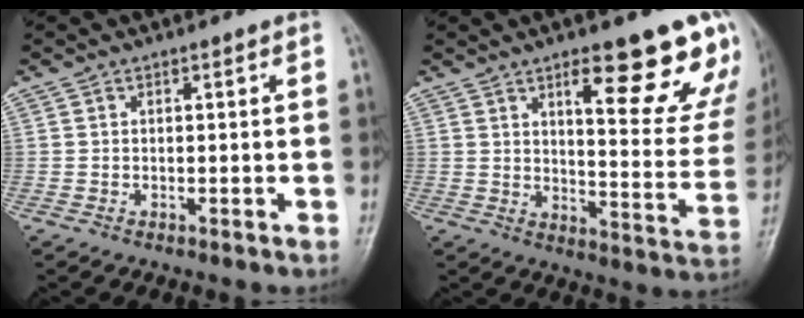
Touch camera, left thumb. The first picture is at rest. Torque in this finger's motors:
{"motor_torque": [2.40, 2.07, 1.28, -0.85, 0.26]}